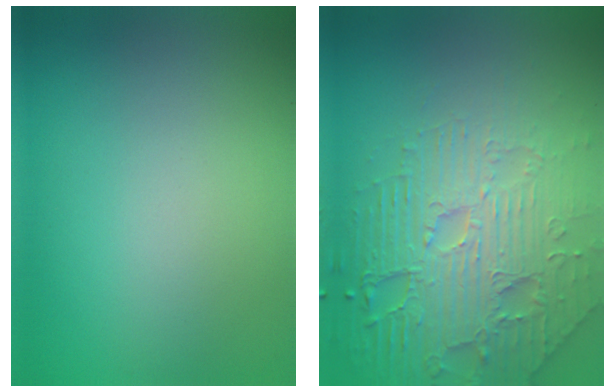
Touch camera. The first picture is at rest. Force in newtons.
{"total": 8.4, "press": 6.0, "slide": 5.8}